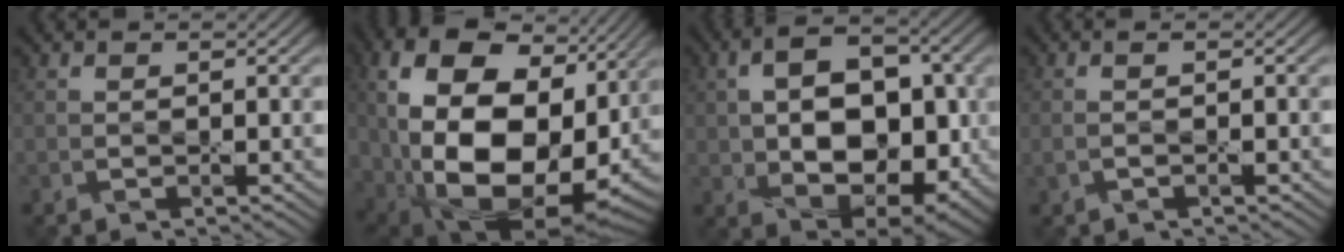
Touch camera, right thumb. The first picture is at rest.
{"total": 20.7, "force": [2.6, 14.4, 14.6], "torque": [-0.320, -0.031, 0.074]}
{"total": 14.5, "force": [-0.1, 9.1, 11.2], "torque": [-0.190, -0.007, 0.015]}
{"total": 1.3, "force": [-0.1, 0.2, 1.2], "torque": [-0.028, 0.003, -0.006]}